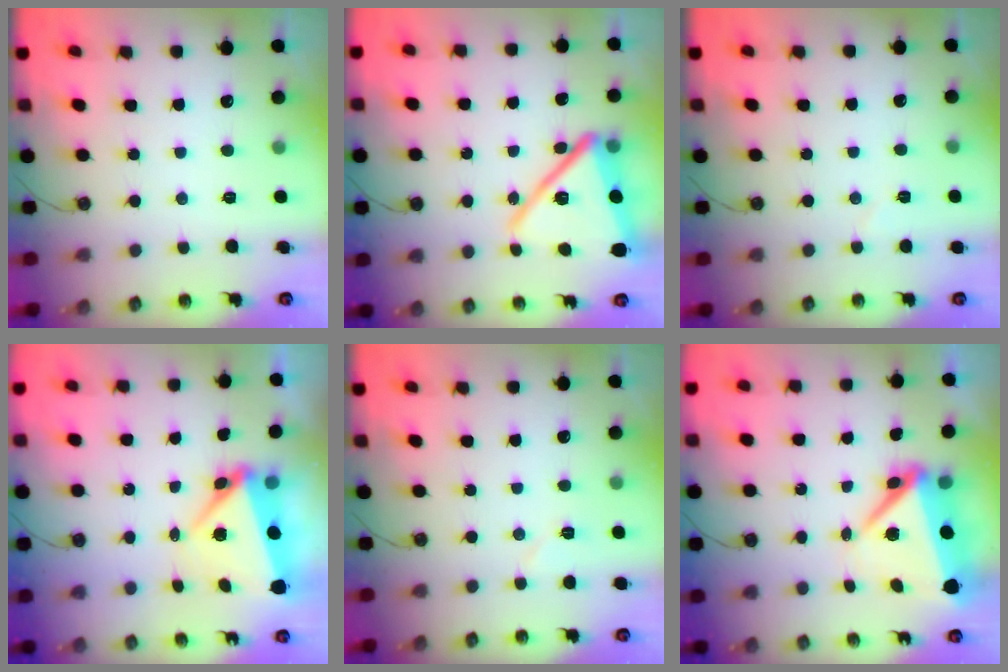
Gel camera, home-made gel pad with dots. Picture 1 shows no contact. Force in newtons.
{"total": 19.9, "press": 19.9, "slide": 1.5}
{"total": 3.4, "press": 3.2, "slide": 1.1}
{"total": 6.5, "press": 6.3, "slide": 1.6}
{"total": 5.4, "press": 4.7, "slide": 2.6}
{"total": 10.2, "press": 10.1, "slide": 1.0}